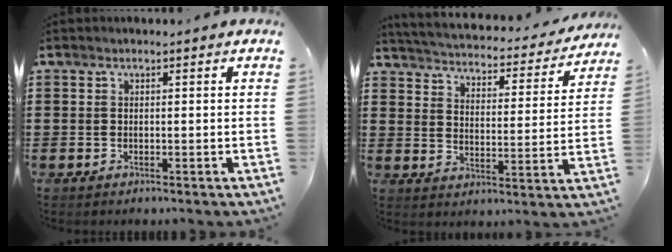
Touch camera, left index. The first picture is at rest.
{"total": 3.0, "force": [3.0, 0.0, 0.3], "torque": [-0.028, -0.030, 0.042]}